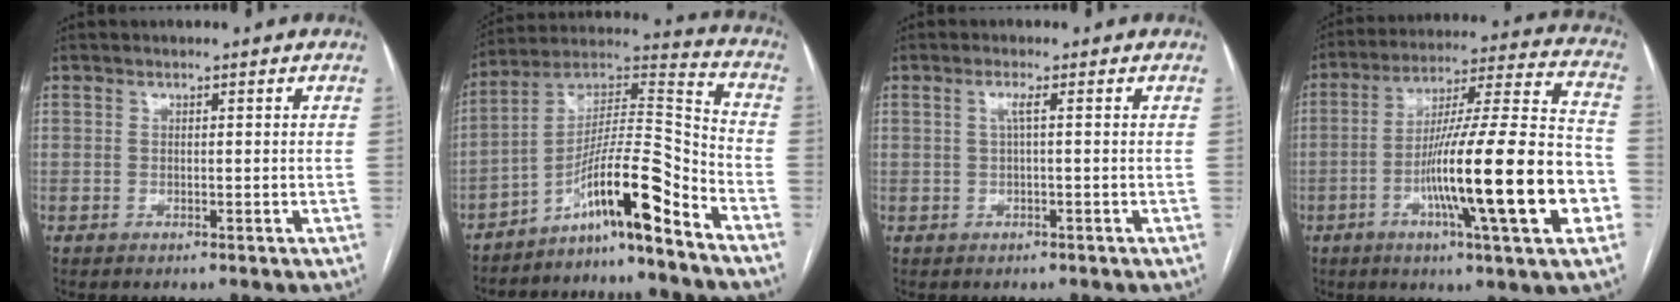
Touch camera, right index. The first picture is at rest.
{"total": 13.9, "force": [-9.6, -0.3, 10.1], "torque": [-0.181, 0.031, -0.162]}
{"total": 1.5, "force": [0.2, -0.2, 1.5], "torque": [-0.031, 0.003, 0.003]}
{"total": 22.4, "force": [-6.4, 0.9, 21.5], "torque": [-0.323, -0.005, -0.102]}